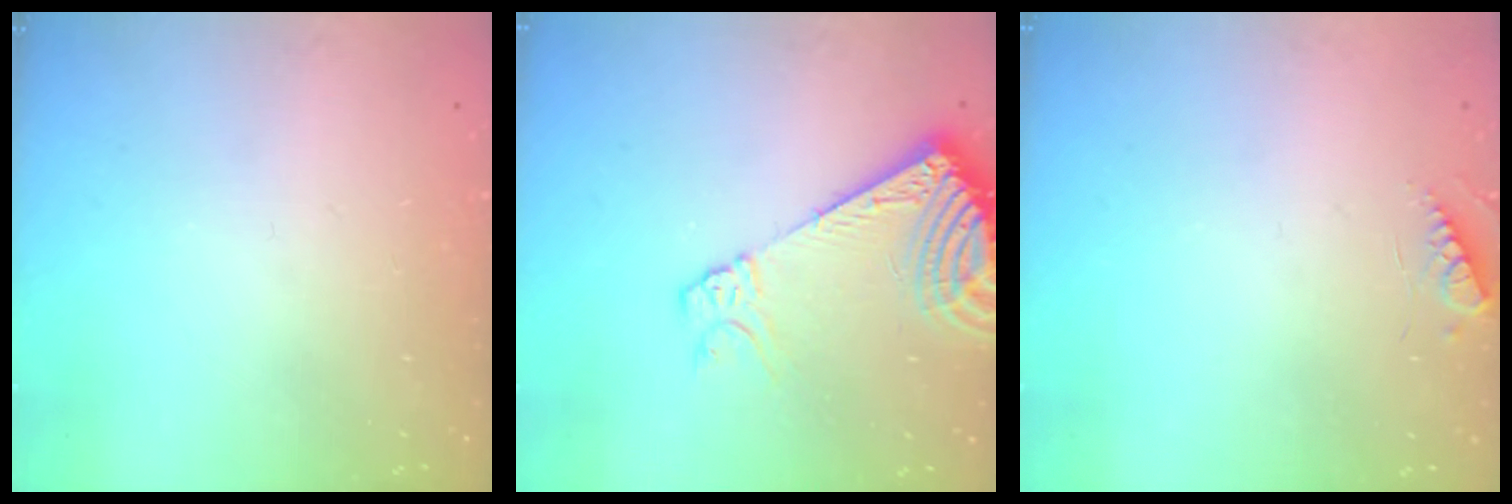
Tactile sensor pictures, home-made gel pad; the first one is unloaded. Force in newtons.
{"total": 12.6, "press": 12.4, "slide": 2.4}
{"total": 5.2, "press": 5.2, "slide": 0.5}